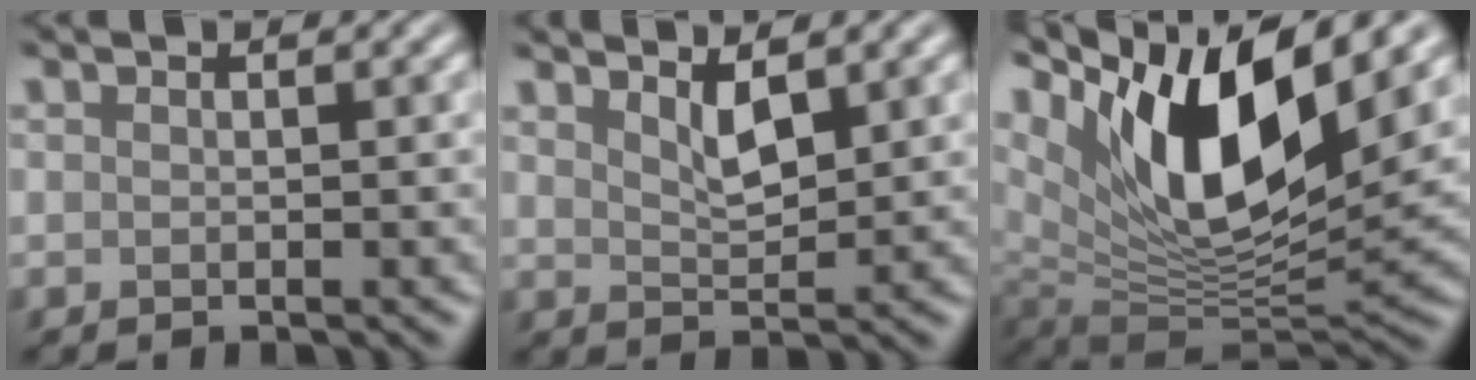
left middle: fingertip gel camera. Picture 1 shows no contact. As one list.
[{"total": 2.6, "force": [1.8, 0.7, 1.8], "torque": [-0.031, -0.008, 0.034]}, {"total": 13.8, "force": [6.4, 5.2, 11.1], "torque": [-0.196, -0.004, 0.118]}]